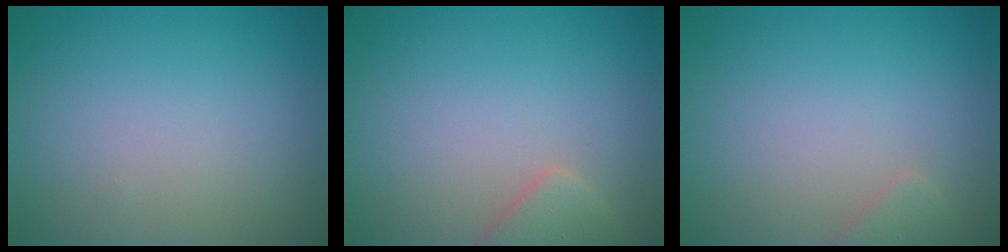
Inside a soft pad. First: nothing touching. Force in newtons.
{"total": 2.1, "press": 2.1, "slide": 0.2}
{"total": 1.2, "press": 1.2, "slide": 0.0}